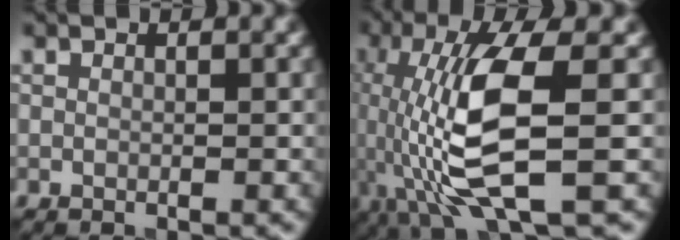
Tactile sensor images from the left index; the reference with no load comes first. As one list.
[{"total": 10.4, "force": [-1.4, 2.8, 10.0], "torque": [-0.205, -0.002, -0.025]}]